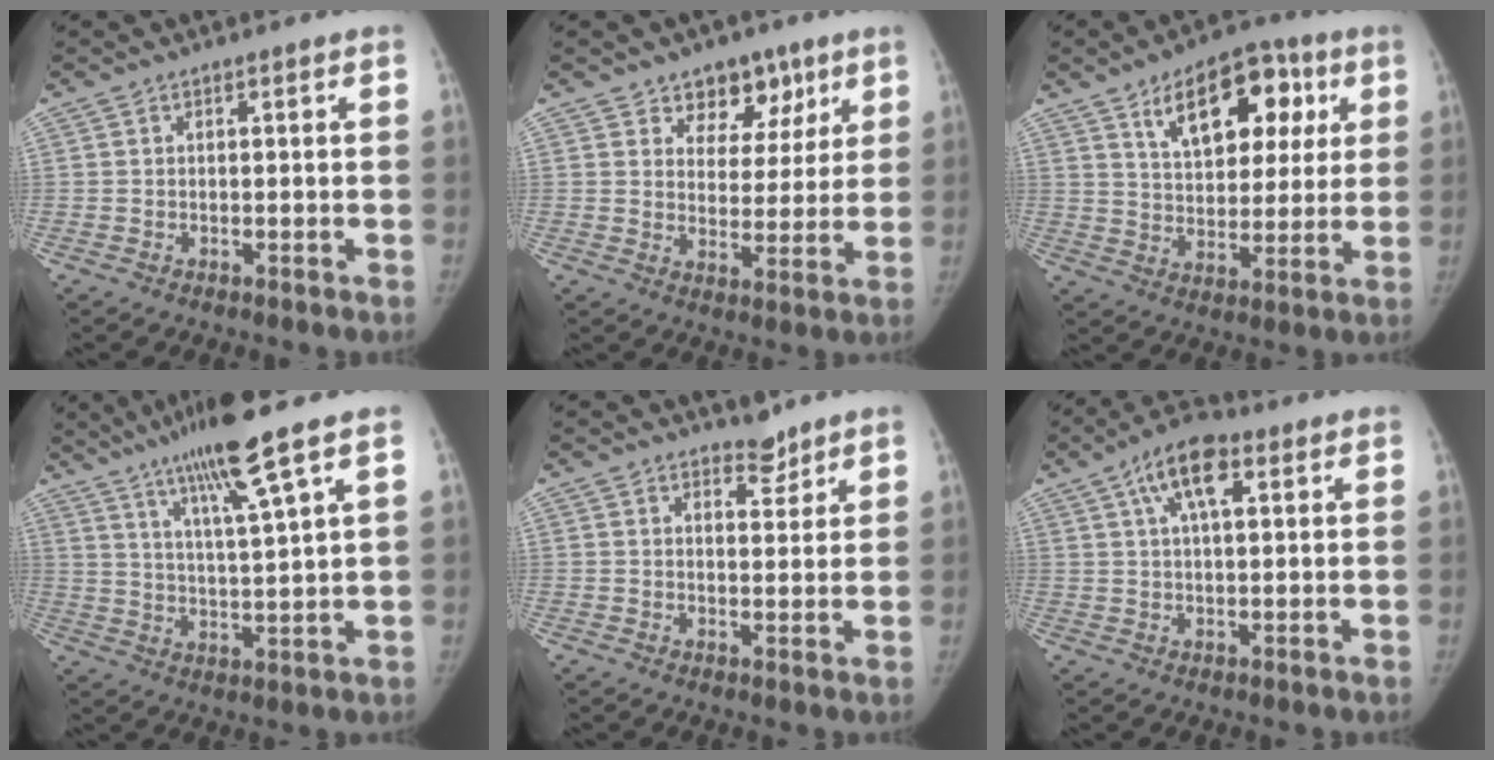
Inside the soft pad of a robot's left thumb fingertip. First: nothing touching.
{"total": 9.2, "force": [5.9, 6.4, 3.1], "torque": [0.007, -0.025, 0.088]}
{"total": 16.6, "force": [7.3, 9.6, 11.4], "torque": [-0.113, -0.009, 0.117]}
{"total": 13.1, "force": [8.2, 0.2, 10.2], "torque": [-0.176, -0.031, 0.146]}
{"total": 3.4, "force": [2.9, 1.5, 0.9], "torque": [0.006, -0.022, 0.046]}
{"total": 9.7, "force": [4.1, 4.4, 7.6], "torque": [-0.124, 0.010, 0.065]}